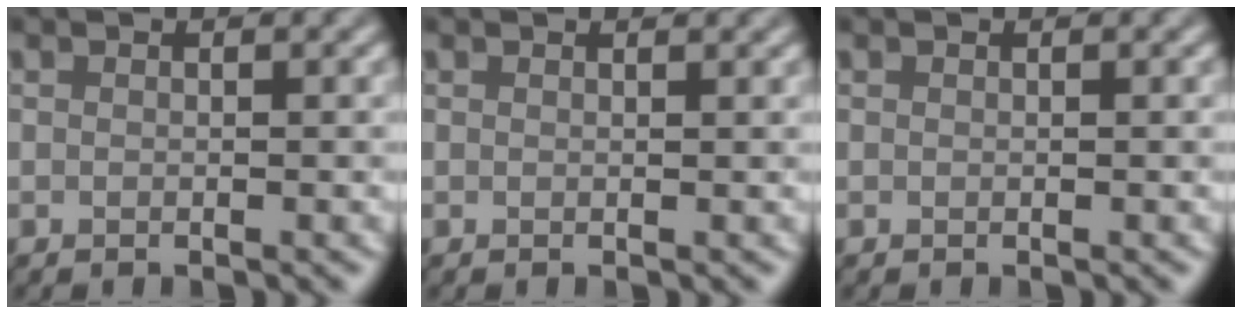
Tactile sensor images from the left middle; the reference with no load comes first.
{"total": 1.0, "force": [0.9, 0.1, 0.3], "torque": [-0.004, -0.002, 0.008]}
{"total": 0.0}